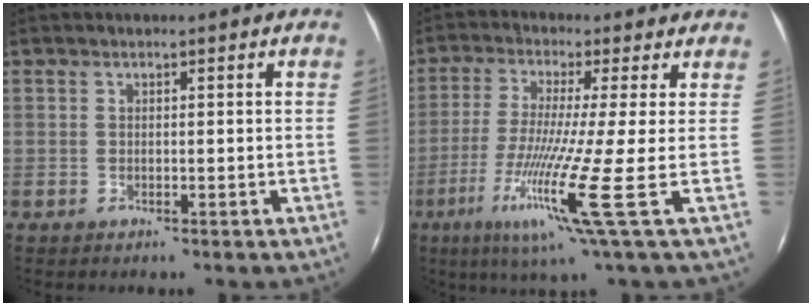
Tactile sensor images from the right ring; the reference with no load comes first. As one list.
[{"total": 12.6, "force": [-3.9, -2.5, 11.7], "torque": [-0.257, -0.026, -0.081]}]